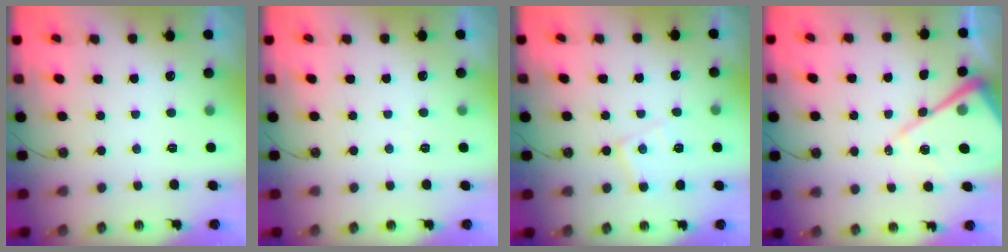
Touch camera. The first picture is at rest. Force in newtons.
{"total": 2.7, "press": 2.7, "slide": 0.5}
{"total": 8.4, "press": 8.4, "slide": 0.6}
{"total": 13.6, "press": 13.6, "slide": 1.1}